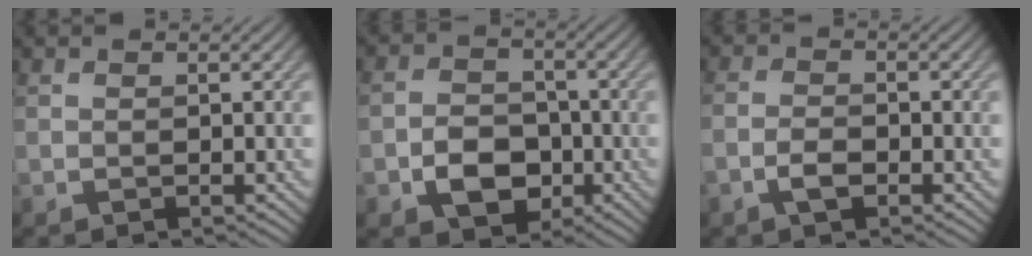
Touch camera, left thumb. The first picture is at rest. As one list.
[{"total": 5.9, "force": [-2.2, 4.4, 3.3], "torque": [-0.060, -0.003, -0.043]}, {"total": 2.6, "force": [-1.4, 1.1, 1.8], "torque": [-0.039, 0.002, -0.034]}]